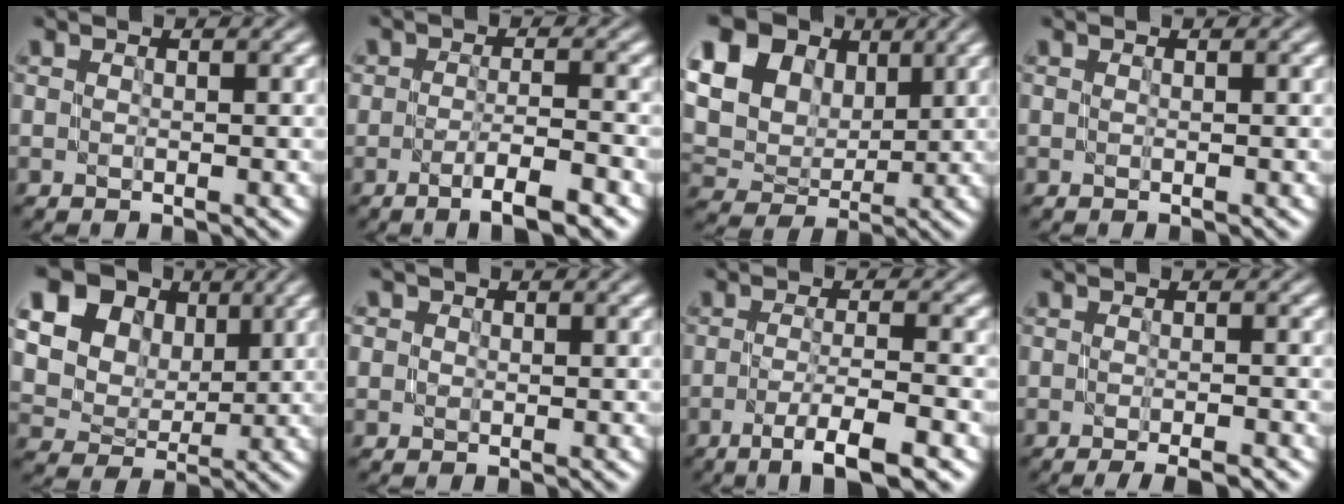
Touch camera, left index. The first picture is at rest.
{"total": 3.8, "force": [-2.4, 0.8, 2.9], "torque": [-0.049, 0.005, -0.041]}
{"total": 18.9, "force": [8.4, 14.4, 8.7], "torque": [-0.226, 0.038, 0.146]}
{"total": 0.0}
{"total": 22.6, "force": [10.1, 18.0, 9.3], "torque": [-0.251, 0.034, 0.165]}
{"total": 1.0, "force": [0.4, 0.9, 0.1], "torque": [0.003, 0.002, -0.009]}
{"total": 5.0, "force": [-2.5, 0.8, 4.2], "torque": [-0.069, 0.001, -0.049]}
{"total": 3.2, "force": [-1.9, 0.8, 2.5], "torque": [-0.022, 0.000, -0.030]}